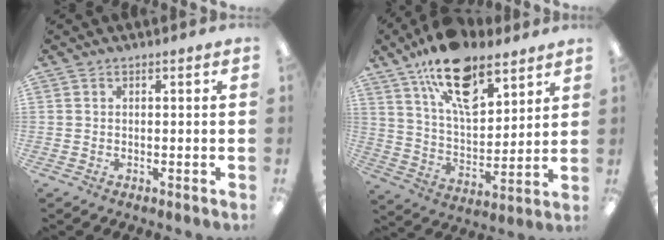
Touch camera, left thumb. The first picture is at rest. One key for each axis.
{"total": 18.4, "fx": 12.1, "fy": 8.5, "fz": 10.9, "tx": -0.182, "ty": -0.059, "tz": 0.212}